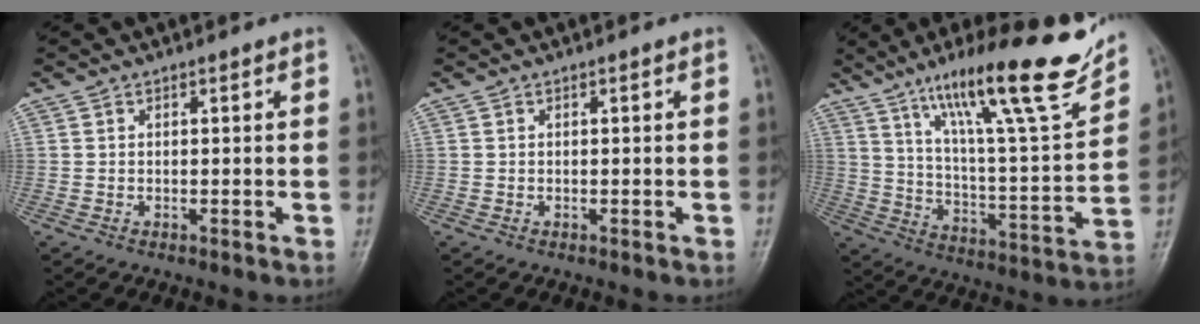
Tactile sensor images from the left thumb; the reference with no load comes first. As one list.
[{"total": 0.0}, {"total": 23.3, "force": [15.8, 3.4, 16.7], "torque": [-0.237, -0.064, 0.259]}]